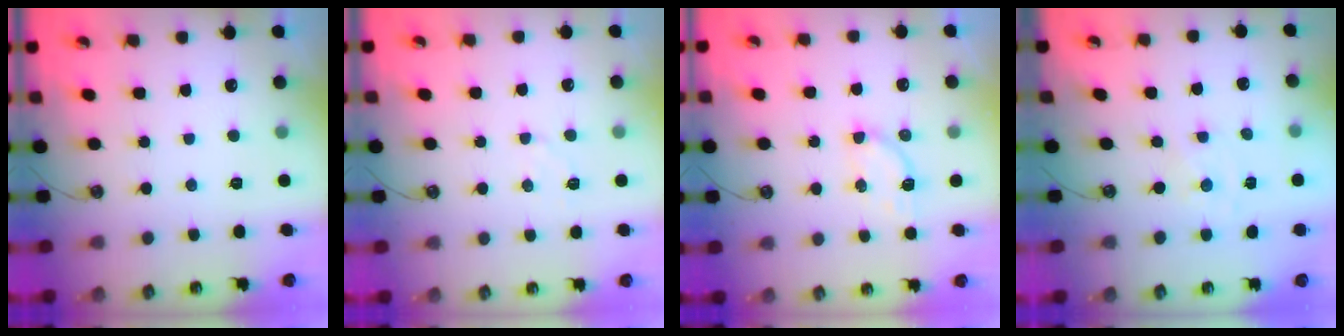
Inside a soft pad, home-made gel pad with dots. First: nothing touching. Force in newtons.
{"total": 4.4, "press": 4.4, "slide": 0.6}
{"total": 4.0, "press": 3.9, "slide": 0.6}
{"total": 0.0}